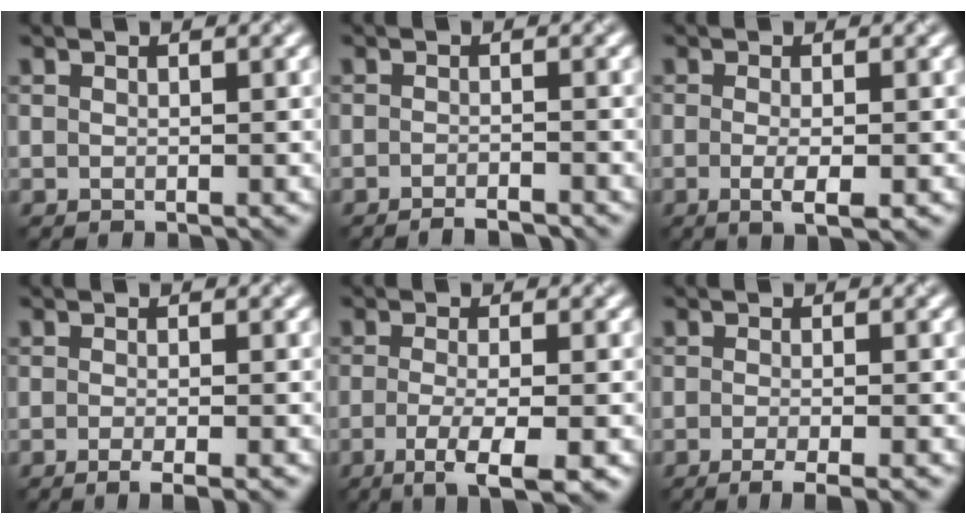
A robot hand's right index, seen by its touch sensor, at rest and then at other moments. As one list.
[{"total": 2.1, "force": [-1.8, 0.3, 1.0], "torque": [-0.007, 0.000, -0.031]}, {"total": 2.6, "force": [-0.7, 0.6, 2.4], "torque": [-0.044, -0.010, -0.011]}, {"total": 2.3, "force": [-1.2, 0.6, 1.9], "torque": [-0.020, -0.005, -0.025]}, {"total": 4.8, "force": [-2.0, 1.1, 4.2], "torque": [-0.072, -0.008, -0.041]}, {"total": 2.8, "force": [-1.6, 0.6, 2.3], "torque": [-0.029, -0.004, -0.033]}]